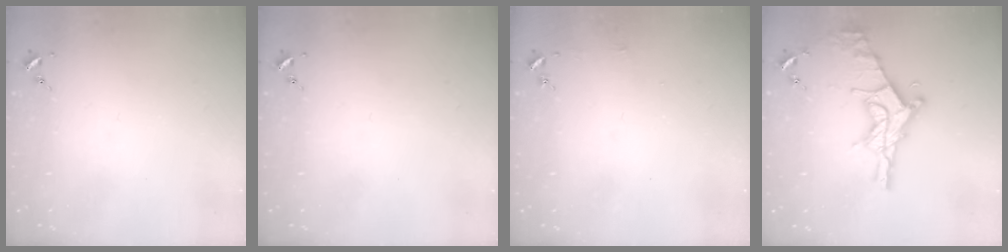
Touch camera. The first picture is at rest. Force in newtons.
{"total": 0.0}
{"total": 3.0, "press": 3.0, "slide": 0.3}
{"total": 19.0, "press": 18.9, "slide": 1.3}